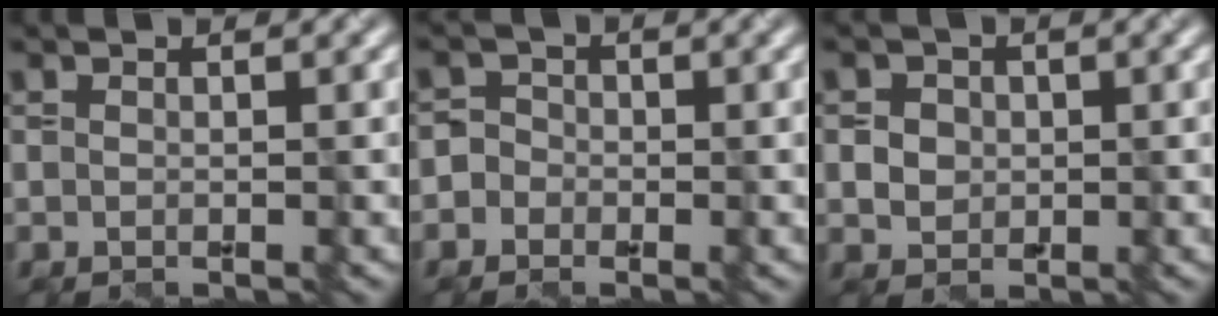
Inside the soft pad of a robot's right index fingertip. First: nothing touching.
{"total": 2.6, "force": [-1.1, 2.4, 0.2], "torque": [0.024, 0.015, -0.037]}
{"total": 2.8, "force": [0.5, 2.5, 1.2], "torque": [-0.017, 0.003, 0.010]}